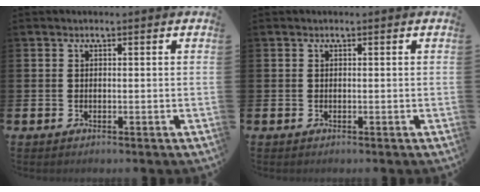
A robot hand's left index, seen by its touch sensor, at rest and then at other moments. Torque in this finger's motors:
{"motor_torque": [0.00, 0.00, -0.02, 0.00]}